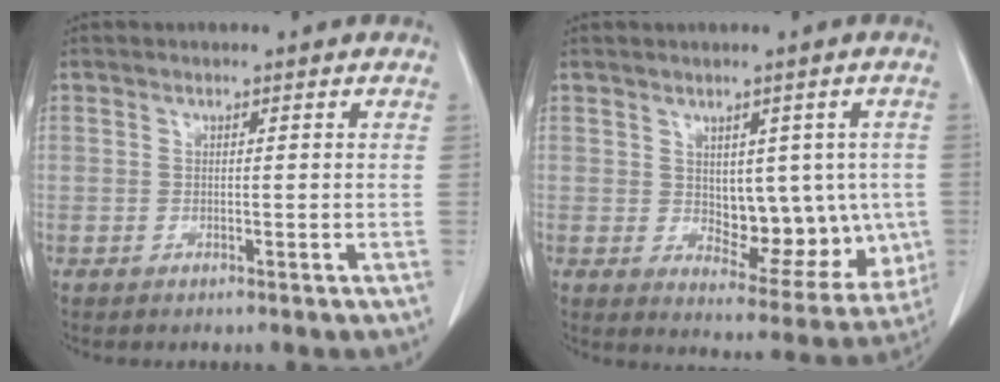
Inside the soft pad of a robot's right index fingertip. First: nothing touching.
{"total": 11.3, "force": [0.1, 6.4, 9.3], "torque": [-0.105, 0.004, 0.026]}